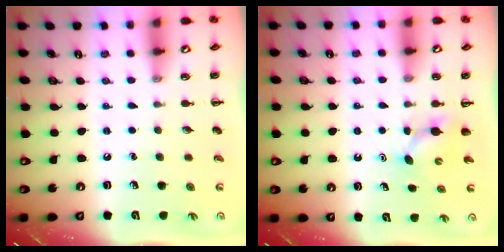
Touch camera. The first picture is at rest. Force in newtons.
{"total": 4.0, "press": 3.8, "slide": 1.0}